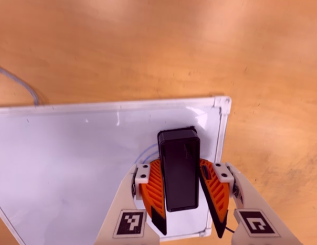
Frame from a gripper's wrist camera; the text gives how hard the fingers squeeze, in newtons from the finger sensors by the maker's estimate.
{"total": 13.0, "left": 15.6, "right": 10.4}